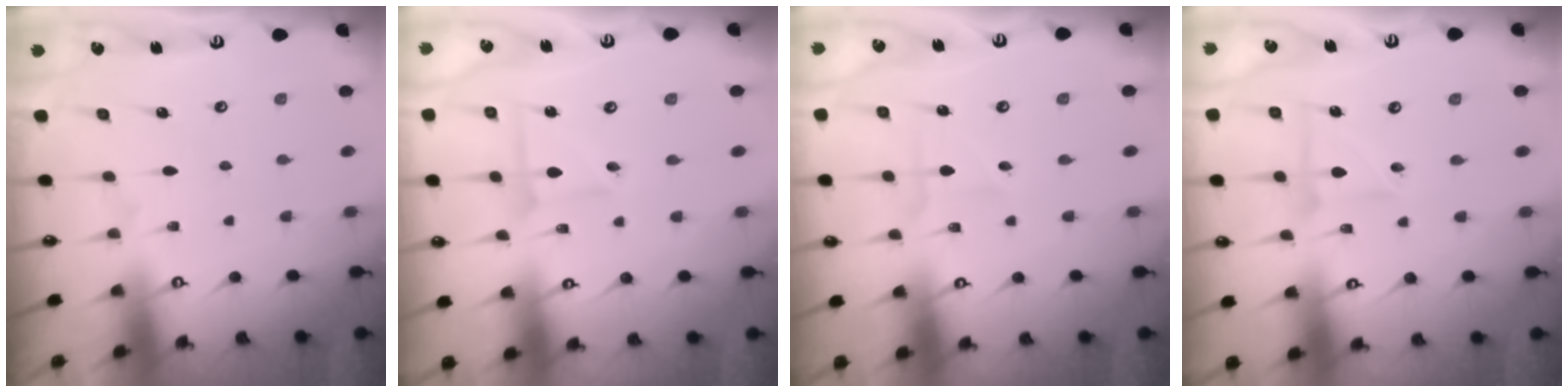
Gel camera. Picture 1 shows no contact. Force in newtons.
{"total": 4.2, "press": 4.1, "slide": 0.5}
{"total": 2.9, "press": 2.9, "slide": 0.3}
{"total": 5.2, "press": 5.2, "slide": 0.7}